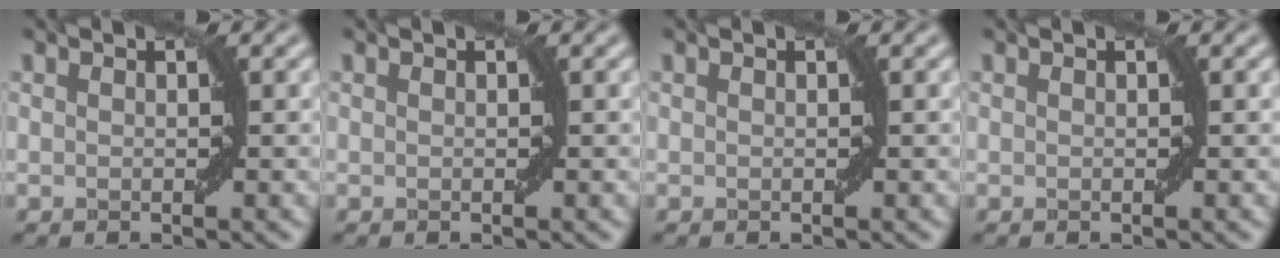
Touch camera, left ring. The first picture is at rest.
{"total": 0.0}
{"total": 0.0}
{"total": 0.0}